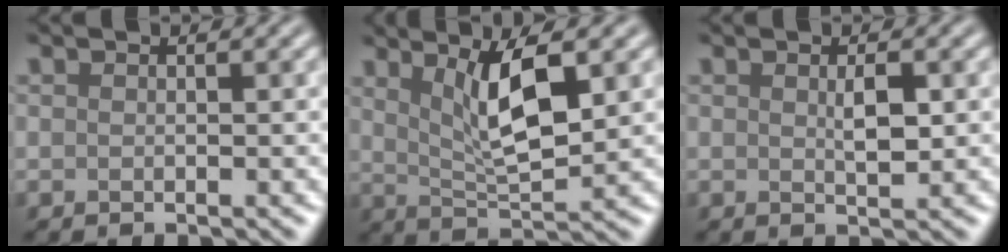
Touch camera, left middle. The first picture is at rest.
{"total": 5.5, "force": [2.0, 1.4, 4.9], "torque": [-0.089, -0.006, 0.040]}
{"total": 1.8, "force": [0.4, 0.5, 1.7], "torque": [-0.034, -0.001, 0.007]}